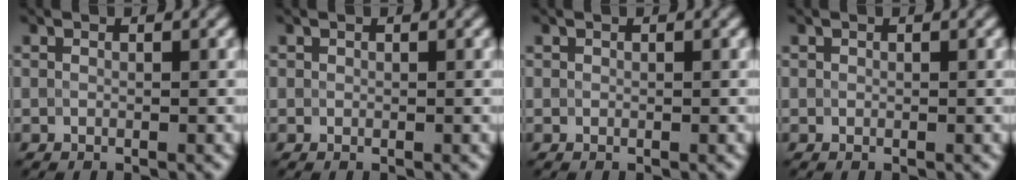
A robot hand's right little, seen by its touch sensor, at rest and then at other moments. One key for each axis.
{"total": 0.0}
{"total": 0.0}
{"total": 0.0}